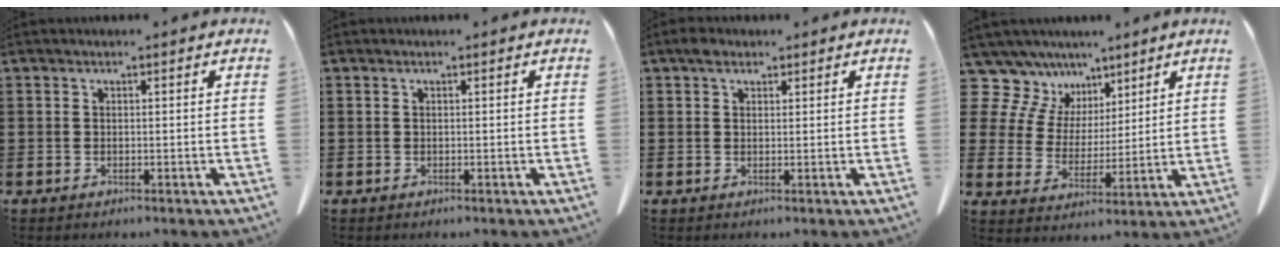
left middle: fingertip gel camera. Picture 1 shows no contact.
{"total": 0.0}
{"total": 1.8, "force": [1.2, 1.1, 0.8], "torque": [-0.012, 0.002, 0.020]}
{"total": 8.9, "force": [6.2, 6.3, 1.4], "torque": [-0.090, -0.032, 0.119]}